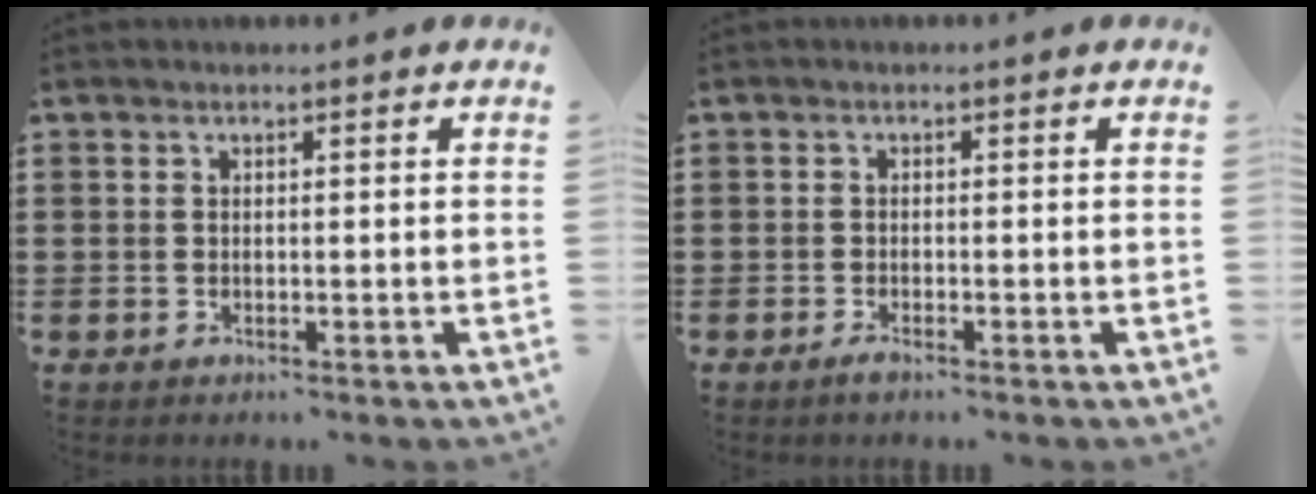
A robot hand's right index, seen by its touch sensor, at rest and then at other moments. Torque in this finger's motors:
{"motor_torque": [0.10, -0.01, 0.10, 0.03]}